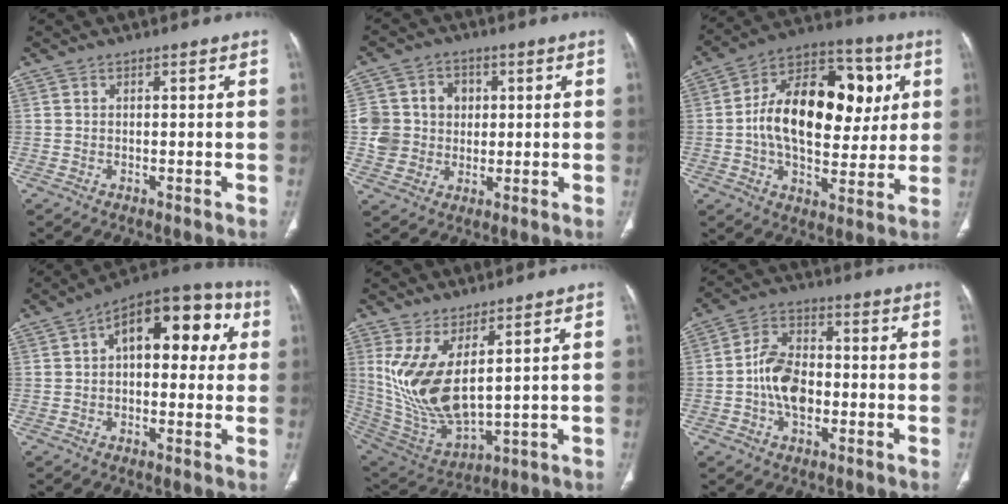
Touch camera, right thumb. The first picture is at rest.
{"total": 10.0, "force": [0.7, 9.4, 3.5], "torque": [-0.037, 0.012, 0.016]}
{"total": 23.2, "force": [3.0, 13.7, 18.4], "torque": [-0.264, 0.016, 0.043]}
{"total": 16.7, "force": [3.9, 8.9, 13.6], "torque": [-0.134, 0.036, 0.046]}
{"total": 14.0, "force": [4.6, 5.4, 12.1], "torque": [-0.252, -0.040, 0.116]}
{"total": 9.4, "force": [-1.7, 6.1, 6.9], "torque": [-0.113, 0.021, -0.039]}